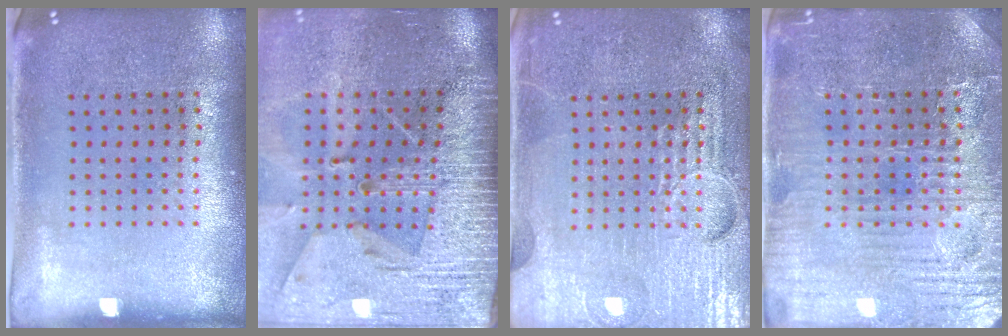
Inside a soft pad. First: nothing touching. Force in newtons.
{"total": 4.1, "press": 3.5, "slide": 2.2}
{"total": 6.5, "press": 6.5, "slide": 0.8}
{"total": 4.1, "press": 4.0, "slide": 0.9}